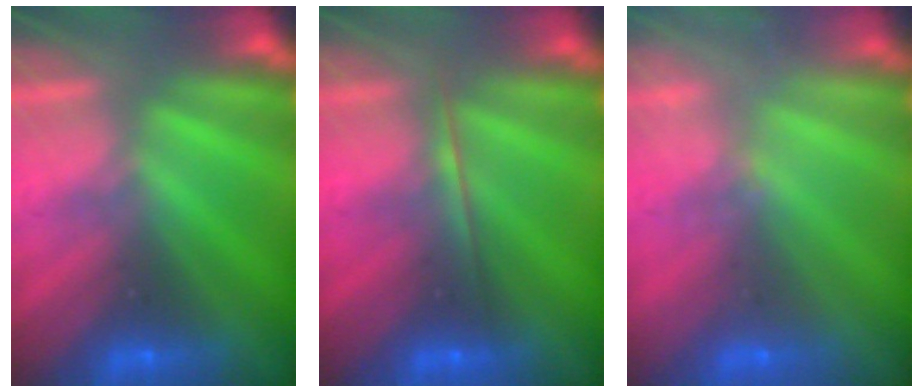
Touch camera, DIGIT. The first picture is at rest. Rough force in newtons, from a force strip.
{"total": 1.8}
{"total": 2.4}